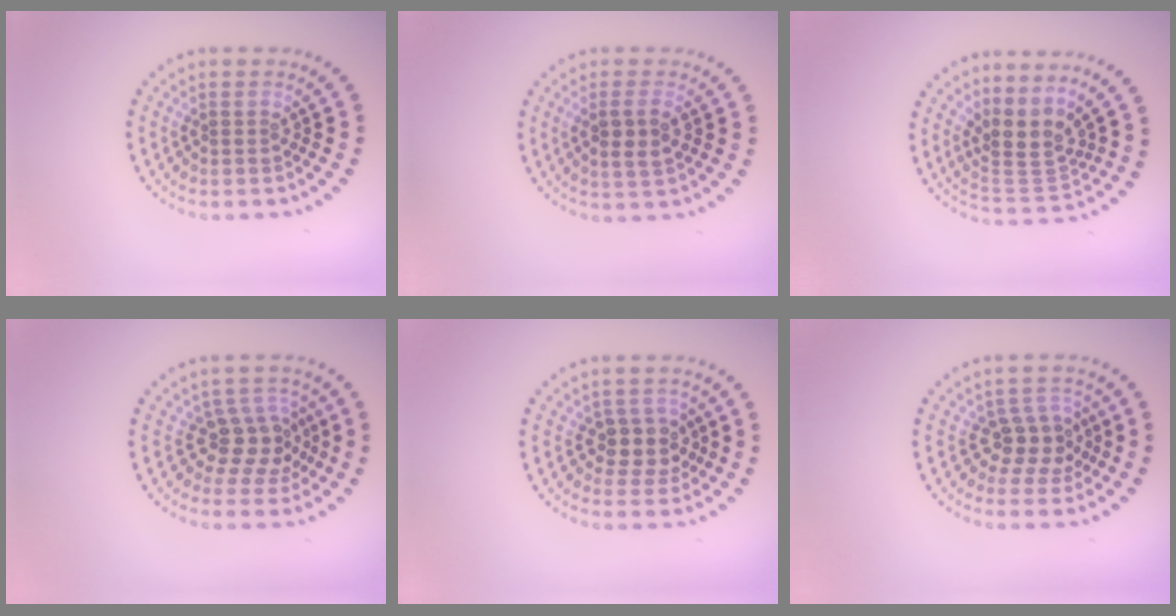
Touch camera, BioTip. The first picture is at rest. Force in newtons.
{"total": 2.2, "press": 2.1, "slide": 0.7}
{"total": 3.5, "press": 2.6, "slide": 2.4}
{"total": 3.6, "press": 3.0, "slide": 1.9}
{"total": 2.9, "press": 2.6, "slide": 1.4}
{"total": 3.2, "press": 2.9, "slide": 1.3}